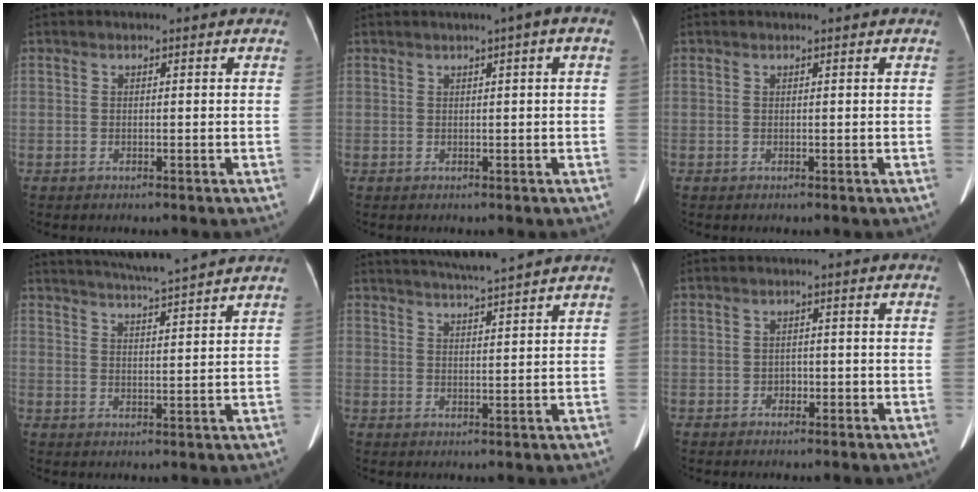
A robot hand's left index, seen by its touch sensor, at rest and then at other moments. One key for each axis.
{"total": 2.7, "fx": 0.8, "fy": -0.1, "fz": 2.5, "tx": -0.036, "ty": 0.009, "tz": 0.009}
{"total": 0.0}
{"total": 11.6, "fx": 10.4, "fy": -1.4, "fz": 4.8, "tx": -0.086, "ty": 0.007, "tz": 0.148}
{"total": 9.5, "fx": 8.5, "fy": -1.5, "fz": 3.8, "tx": -0.066, "ty": 0.012, "tz": 0.124}
{"total": 0.6, "fx": -0.3, "fy": 0.5, "fz": 0.1, "tx": -0.002, "ty": 0.003, "tz": -0.006}